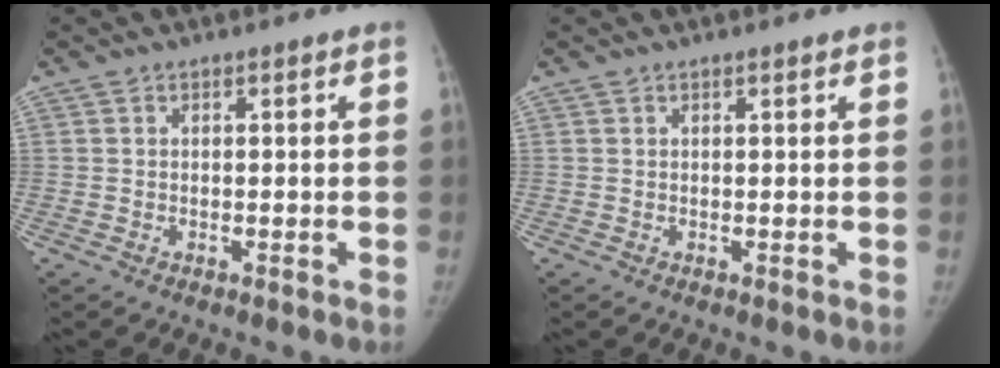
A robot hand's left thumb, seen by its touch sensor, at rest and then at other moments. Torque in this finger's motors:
{"motor_torque": [-0.17, -0.04, -0.17, 0.30, -0.04]}